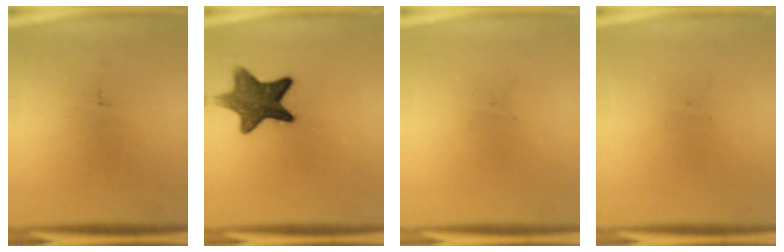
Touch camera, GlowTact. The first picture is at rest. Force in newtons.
{"total": 10.7}
{"total": 0.0}
{"total": 0.0}